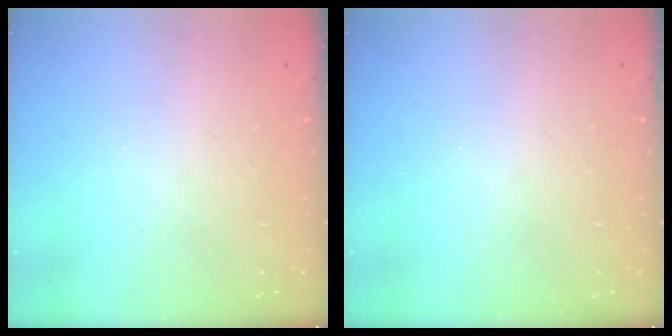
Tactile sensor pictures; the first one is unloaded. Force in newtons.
{"total": 0.0}